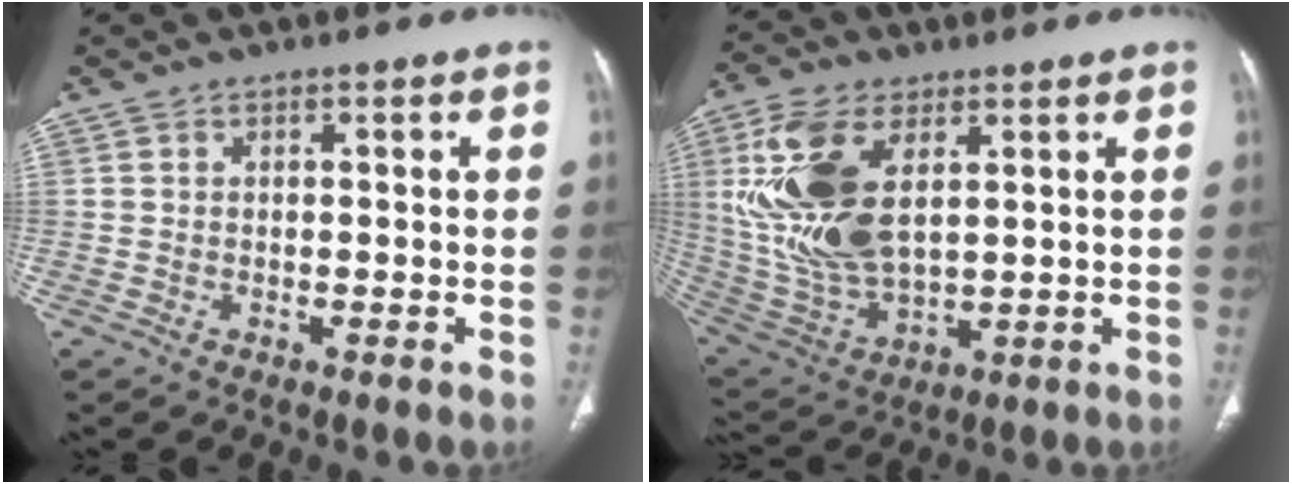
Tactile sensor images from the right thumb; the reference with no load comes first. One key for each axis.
{"total": 18.2, "fx": 4.8, "fy": 9.5, "fz": 14.7, "tx": -0.309, "ty": -0.018, "tz": 0.103}